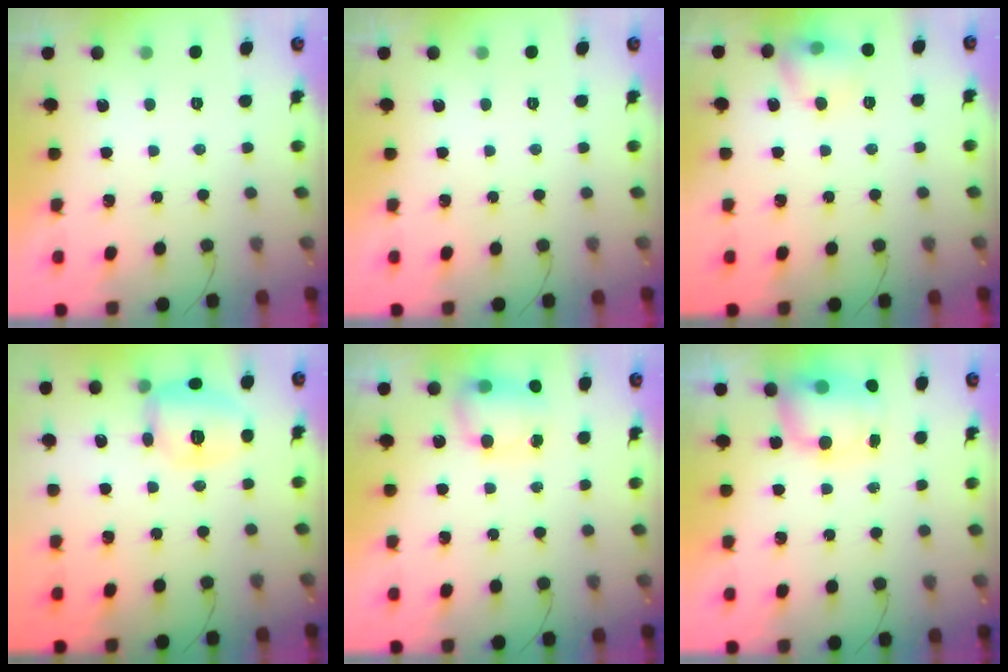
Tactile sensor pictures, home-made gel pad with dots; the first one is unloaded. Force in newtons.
{"total": 0.0}
{"total": 9.0, "press": 8.9, "slide": 1.3}
{"total": 12.9, "press": 12.7, "slide": 1.8}
{"total": 7.7, "press": 7.7, "slide": 0.9}
{"total": 8.9, "press": 8.6, "slide": 2.4}